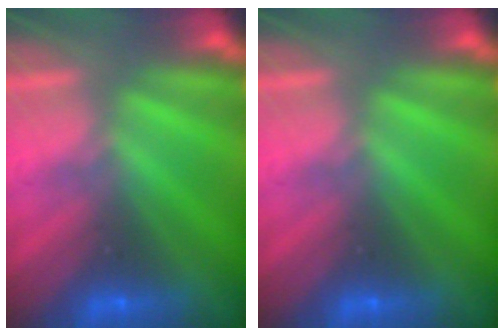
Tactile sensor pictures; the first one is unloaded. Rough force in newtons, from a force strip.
{"total": 0.0}